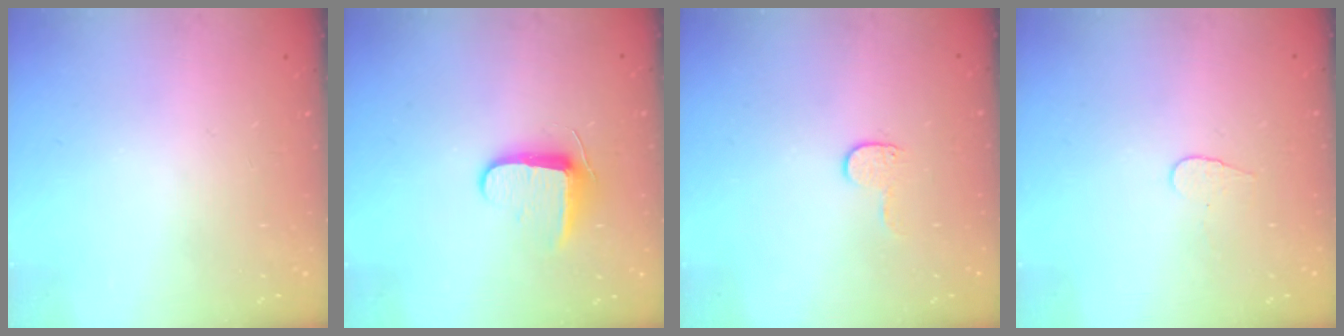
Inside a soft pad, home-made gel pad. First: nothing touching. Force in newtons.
{"total": 9.1, "press": 9.0, "slide": 1.0}
{"total": 3.9, "press": 3.9, "slide": 0.4}
{"total": 3.6, "press": 3.6, "slide": 0.3}